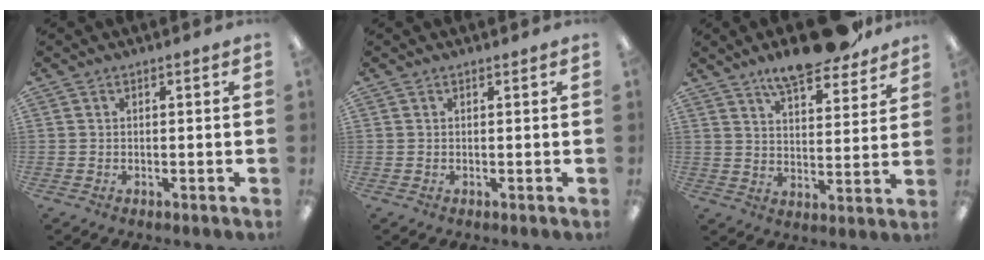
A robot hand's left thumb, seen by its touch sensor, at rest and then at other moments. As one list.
[{"total": 0.0}, {"total": 12.0, "force": [10.0, 3.3, 5.8], "torque": [-0.082, -0.062, 0.176]}]